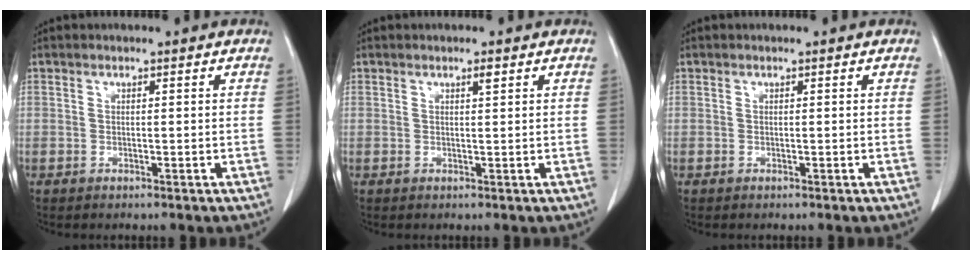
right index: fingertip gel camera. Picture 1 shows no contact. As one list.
[{"total": 0.9, "force": [0.6, 0.1, 0.7], "torque": [-0.015, -0.001, 0.009]}, {"total": 0.0}]